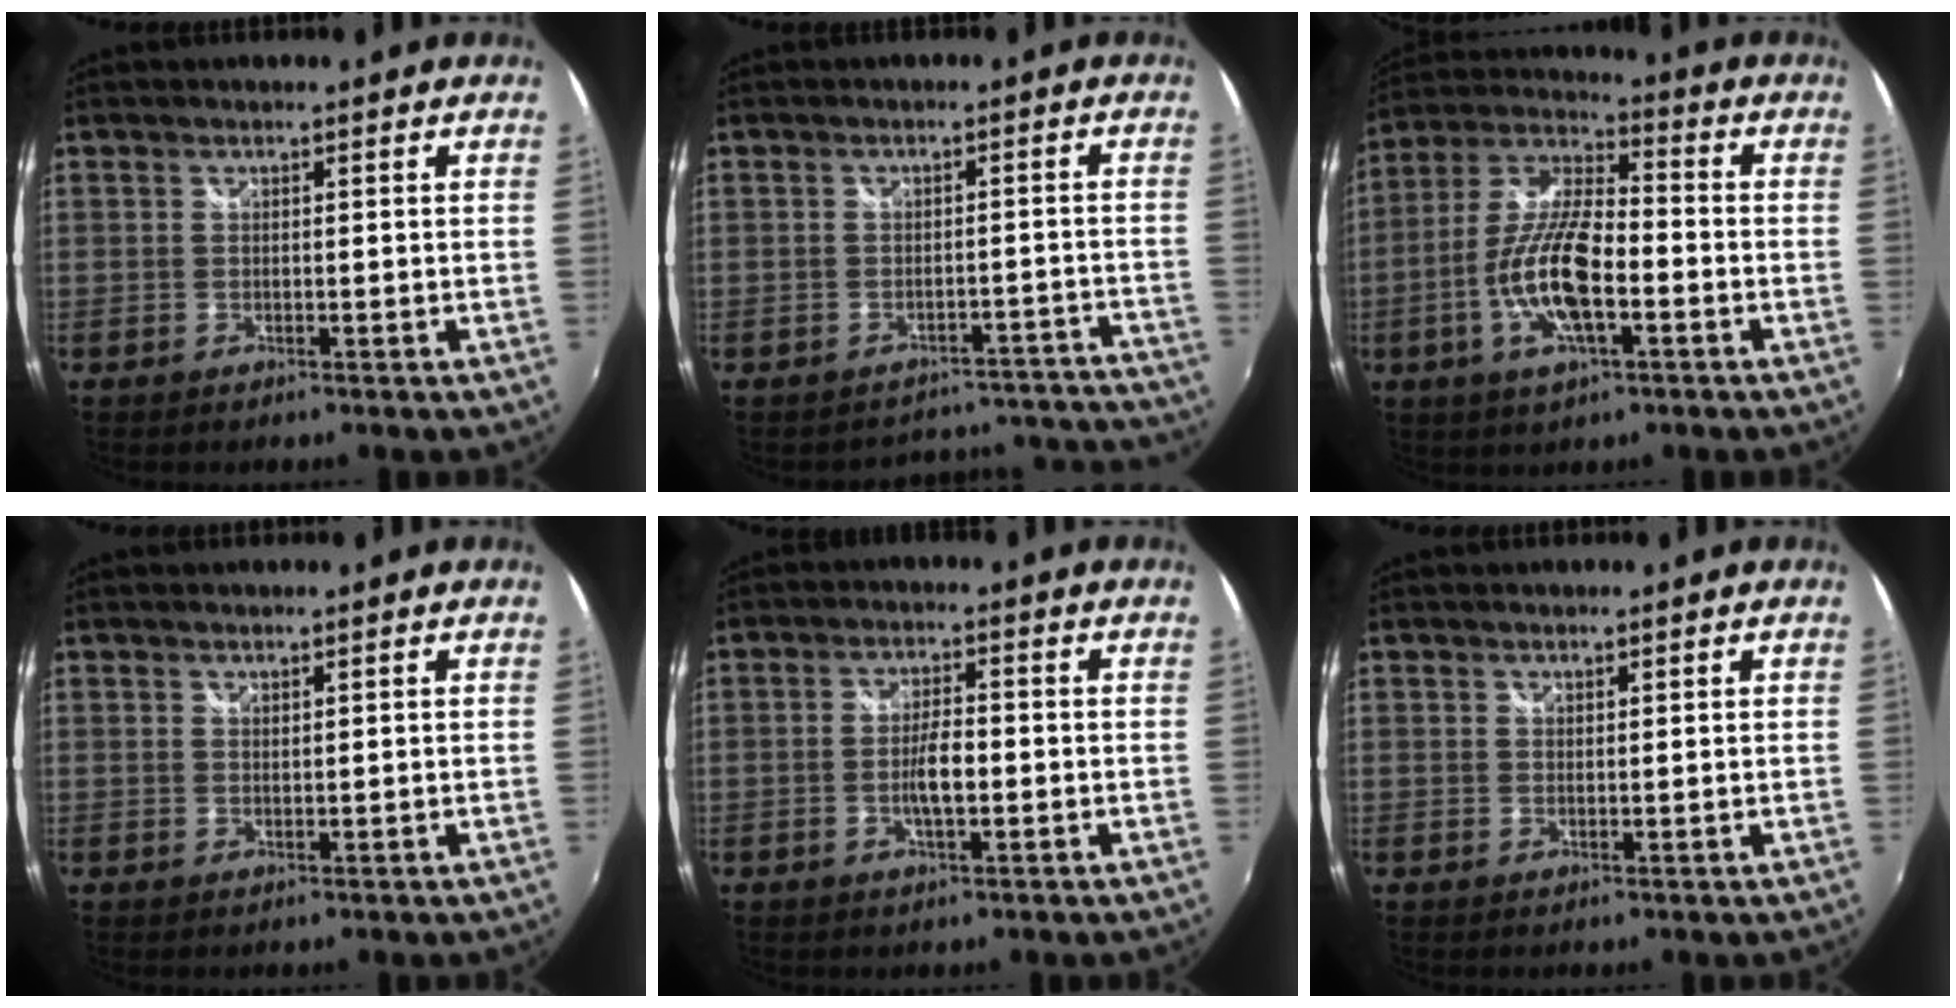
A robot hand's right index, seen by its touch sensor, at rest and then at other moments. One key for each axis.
{"total": 14.8, "fx": -13.9, "fy": 5.3, "fz": 0.7, "tx": 0.000, "ty": 0.064, "tz": -0.156}
{"total": 13.8, "fx": -4.0, "fy": 4.7, "fz": 12.4, "tx": -0.256, "ty": 0.001, "tz": -0.078}
{"total": 0.7, "fx": 0.7, "fy": 0.2, "fz": 0.1, "tx": -0.001, "ty": 0.000, "tz": 0.013}
{"total": 4.5, "fx": -0.9, "fy": 1.3, "fz": 4.2, "tx": -0.080, "ty": 0.005, "tz": -0.015}
{"total": 0.8, "fx": 0.7, "fy": 0.2, "fz": 0.1, "tx": -0.001, "ty": 0.001, "tz": 0.013}